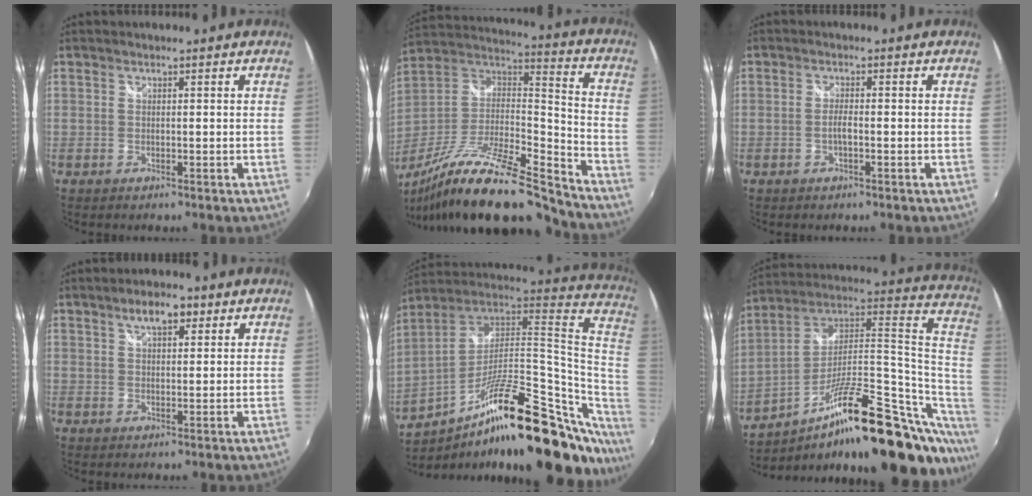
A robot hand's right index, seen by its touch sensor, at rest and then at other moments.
{"total": 25.3, "force": [-18.9, 5.1, 16.0], "torque": [-0.282, -0.038, -0.319]}
{"total": 1.8, "force": [-0.6, 0.2, 1.6], "torque": [-0.036, 0.003, -0.013]}
{"total": 4.9, "force": [2.7, 2.2, 3.4], "torque": [-0.056, 0.013, 0.043]}
{"total": 33.3, "force": [-13.4, 11.0, 28.4], "torque": [-0.421, 0.003, -0.209]}
{"total": 31.7, "force": [-12.7, 10.1, 27.2], "torque": [-0.383, 0.025, -0.200]}